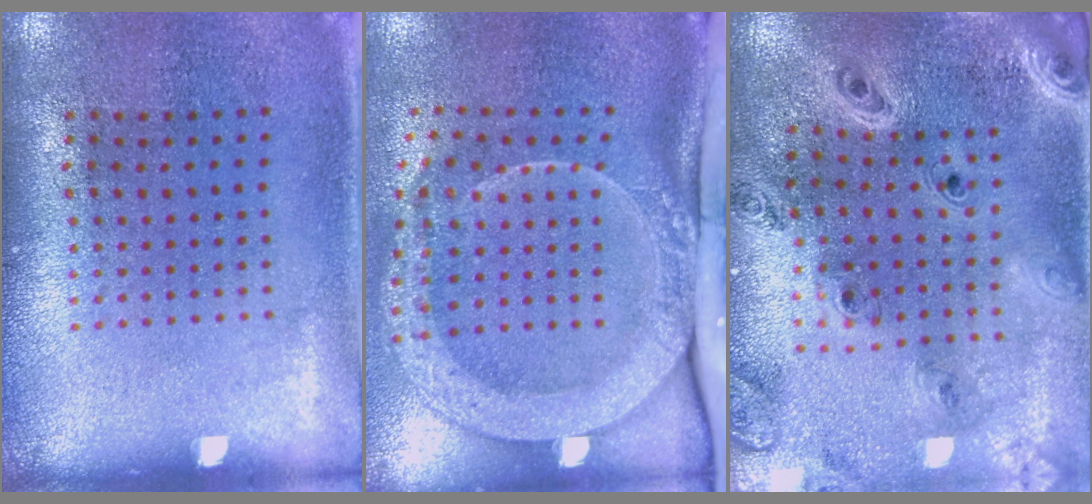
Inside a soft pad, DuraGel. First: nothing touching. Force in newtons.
{"total": 3.1, "press": 2.2, "slide": 2.1}
{"total": 2.3, "press": 2.1, "slide": 1.0}